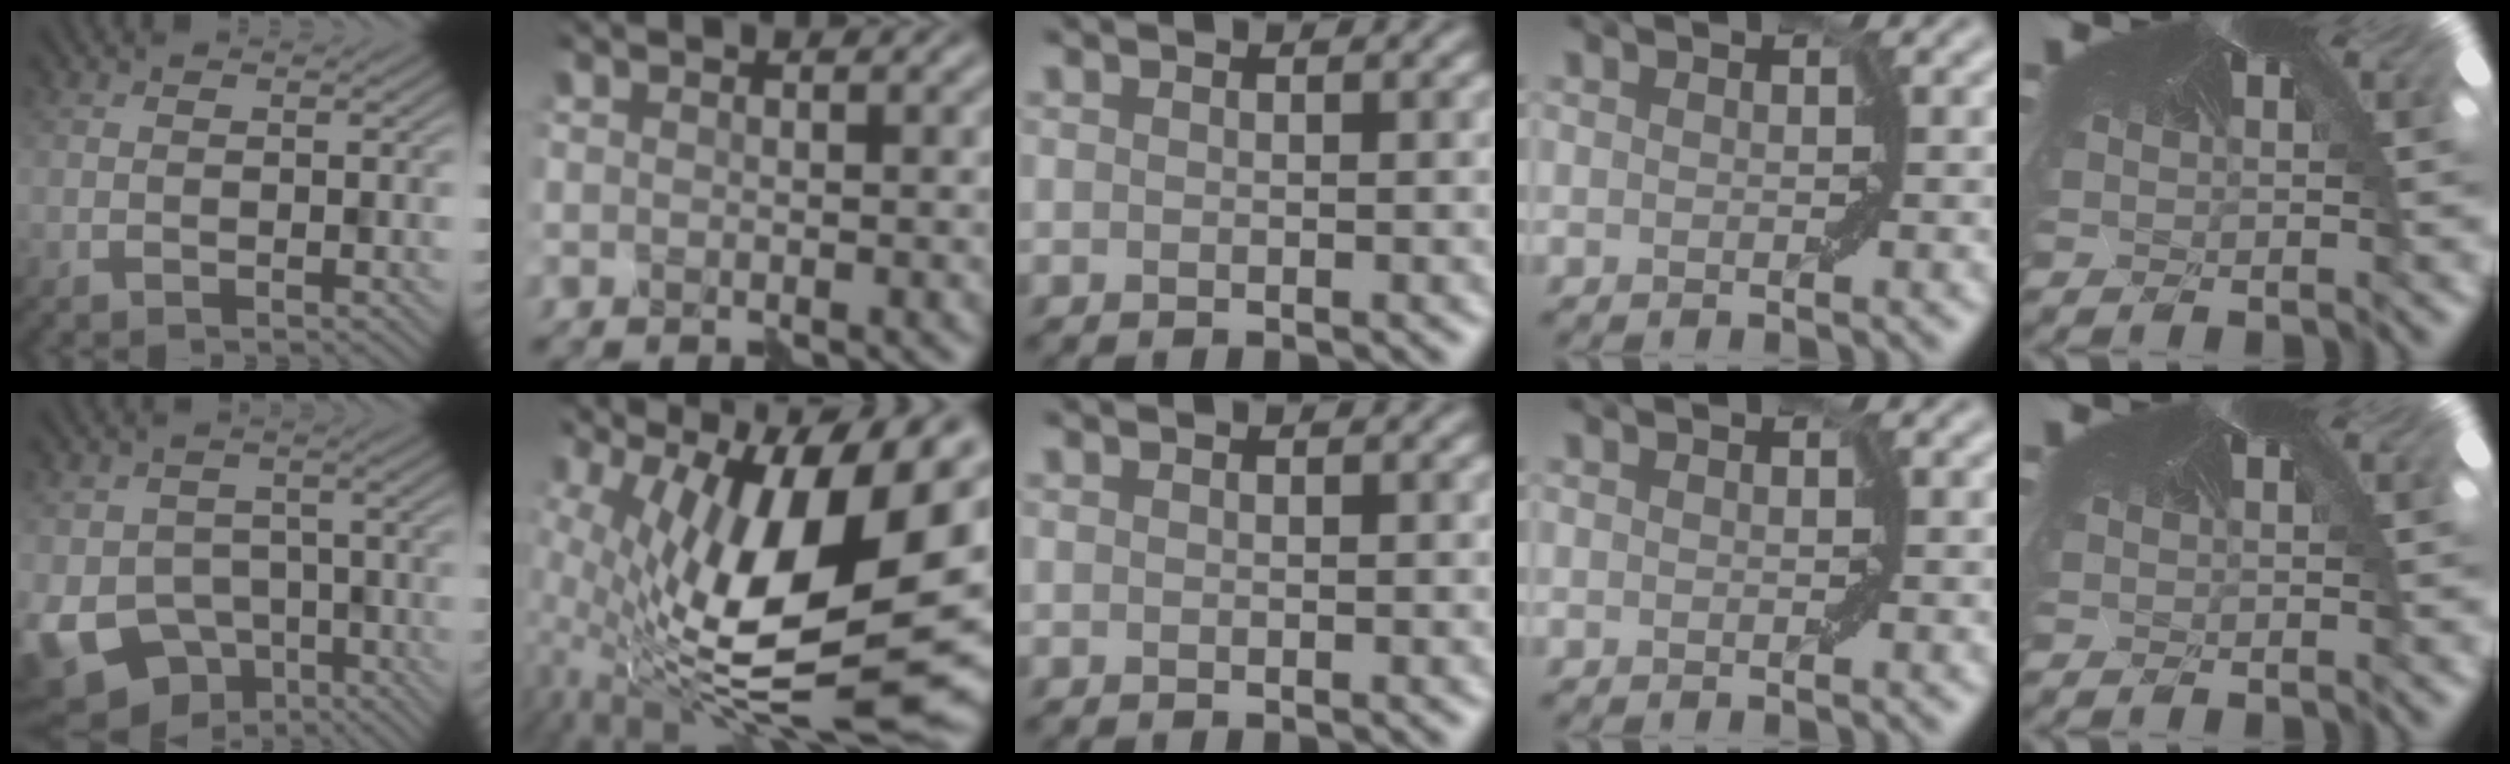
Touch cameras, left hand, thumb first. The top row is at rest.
{"thumb": {"total": 10.7, "force": [-5.1, 8.2, 4.6], "torque": [-0.101, -0.032, -0.065]}, "index": {"total": 17.0, "force": [1.0, 6.6, 15.7], "torque": [-0.286, 0.004, 0.018]}}